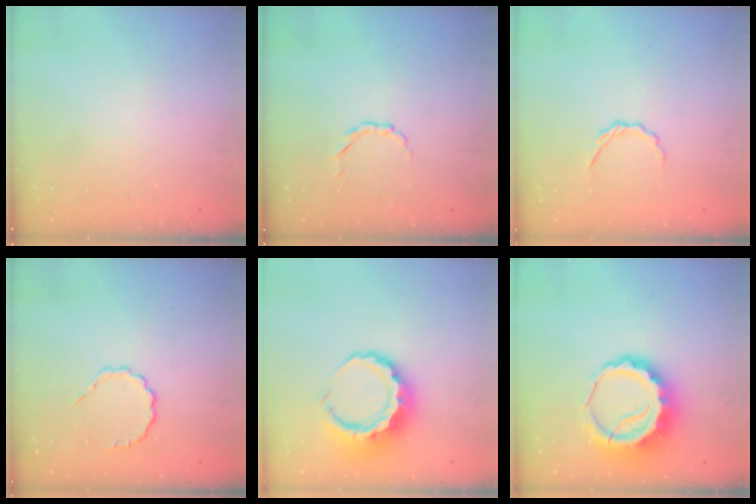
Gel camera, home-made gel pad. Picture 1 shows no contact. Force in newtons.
{"total": 2.6, "press": 2.4, "slide": 0.9}
{"total": 3.0, "press": 2.9, "slide": 0.9}
{"total": 5.1, "press": 4.8, "slide": 1.6}
{"total": 9.3, "press": 9.1, "slide": 1.7}
{"total": 9.3, "press": 9.1, "slide": 1.7}